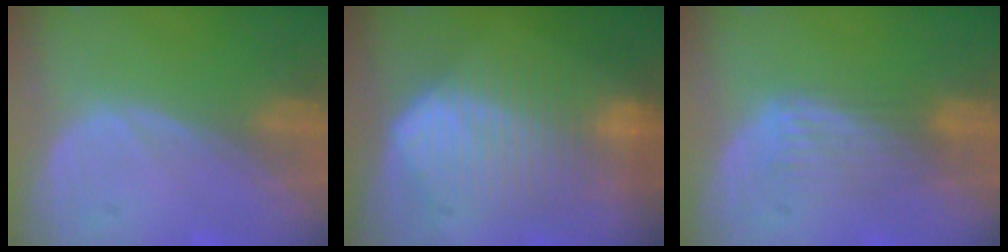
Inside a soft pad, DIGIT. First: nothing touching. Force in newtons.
{"total": 9.5, "press": 9.5, "slide": 0.3}
{"total": 4.4, "press": 3.7, "slide": 2.3}